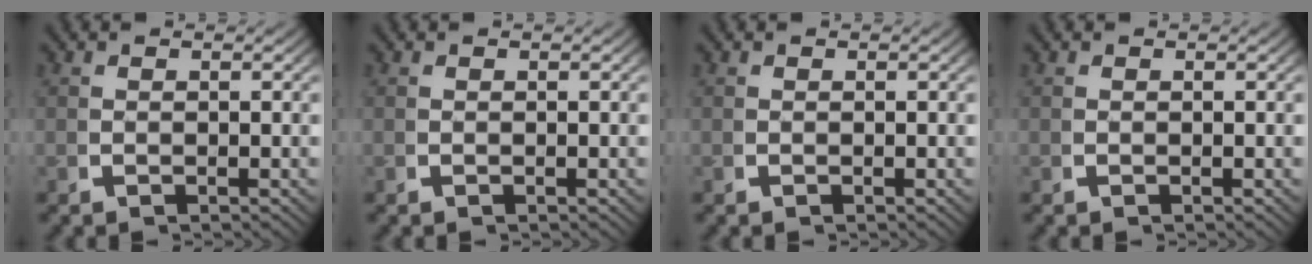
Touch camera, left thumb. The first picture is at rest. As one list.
[{"total": 0.0}, {"total": 0.0}, {"total": 0.0}]